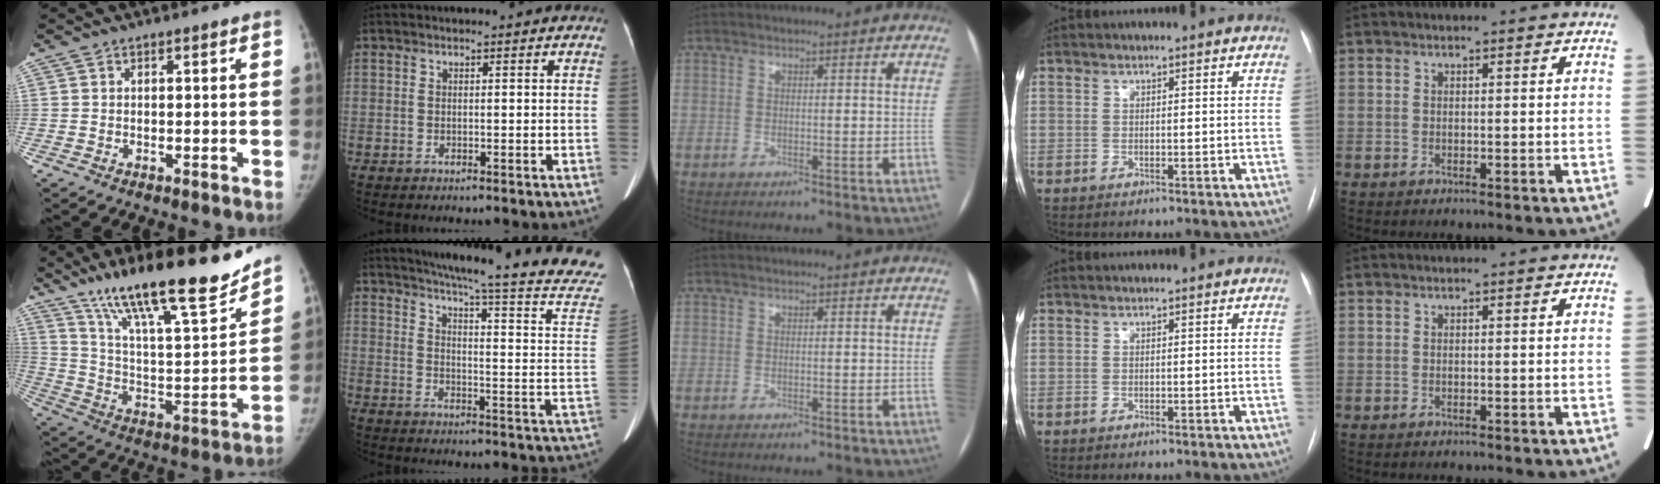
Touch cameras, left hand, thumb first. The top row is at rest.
{"thumb": {"total": 25.0, "force": [18.8, 4.7, 15.8], "torque": [-0.236, -0.082, 0.316]}, "index": {"total": 24.6, "force": [21.3, -0.5, 12.3], "torque": [-0.176, -0.076, 0.257]}}